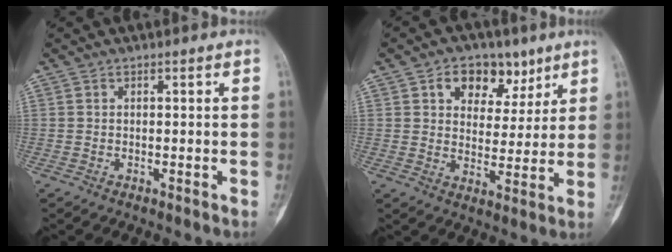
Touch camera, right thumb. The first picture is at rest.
{"total": 10.3, "force": [5.5, 7.1, 5.1], "torque": [-0.031, -0.019, 0.082]}